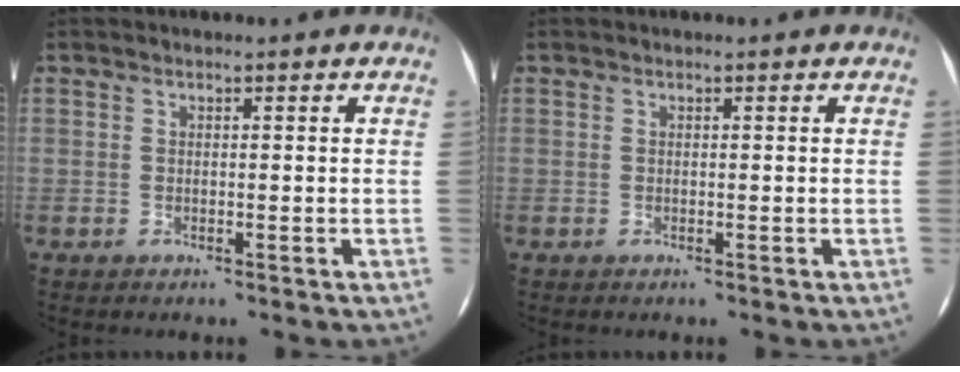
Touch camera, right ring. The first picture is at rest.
{"total": 0.0}